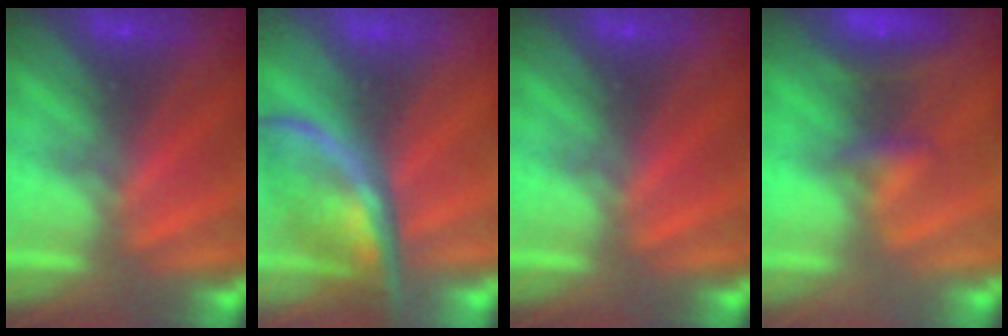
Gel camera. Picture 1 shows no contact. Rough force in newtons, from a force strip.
{"total": 2.5}
{"total": 0.0}
{"total": 9.3}